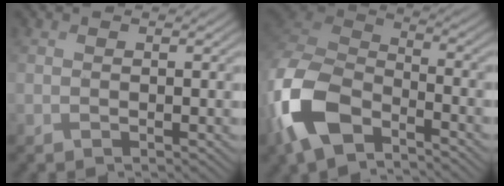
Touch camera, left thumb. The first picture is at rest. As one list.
[{"total": 12.7, "force": [-7.1, 6.6, 8.1], "torque": [-0.208, -0.023, -0.157]}]